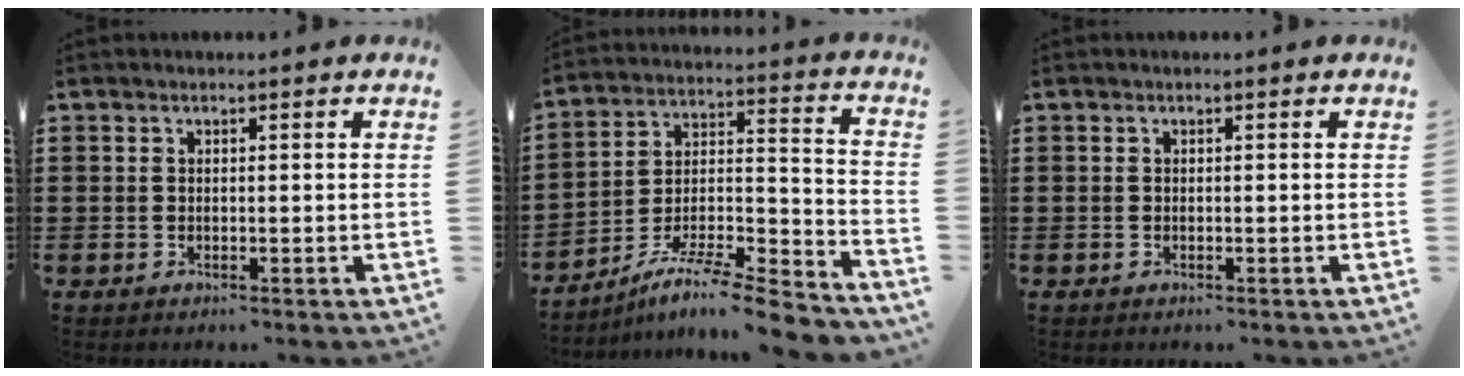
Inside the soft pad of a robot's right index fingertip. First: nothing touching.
{"total": 9.3, "force": [-8.1, 0.8, 4.6], "torque": [-0.074, 0.009, -0.162]}
{"total": 0.0}